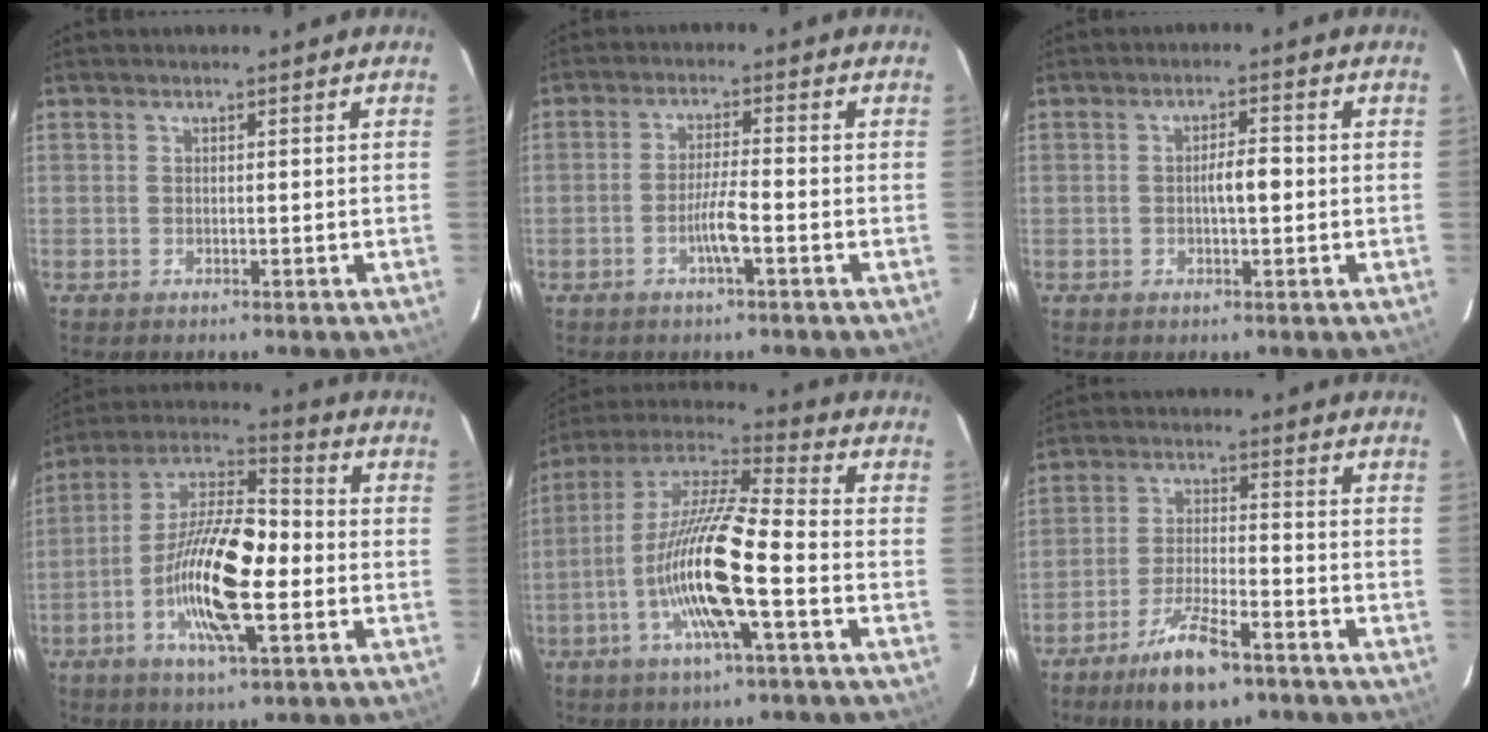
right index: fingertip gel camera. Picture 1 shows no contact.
{"total": 4.2, "force": [-1.7, 0.0, 3.8], "torque": [-0.073, 0.000, -0.033]}
{"total": 3.2, "force": [-0.3, 0.8, 3.1], "torque": [-0.050, 0.007, -0.004]}
{"total": 16.0, "force": [-3.5, 3.7, 15.2], "torque": [-0.292, 0.008, -0.065]}
{"total": 16.0, "force": [-4.3, 1.5, 15.3], "torque": [-0.305, 0.001, -0.081]}
{"total": 10.0, "force": [-6.6, 2.2, 7.1], "torque": [-0.136, -0.015, -0.115]}